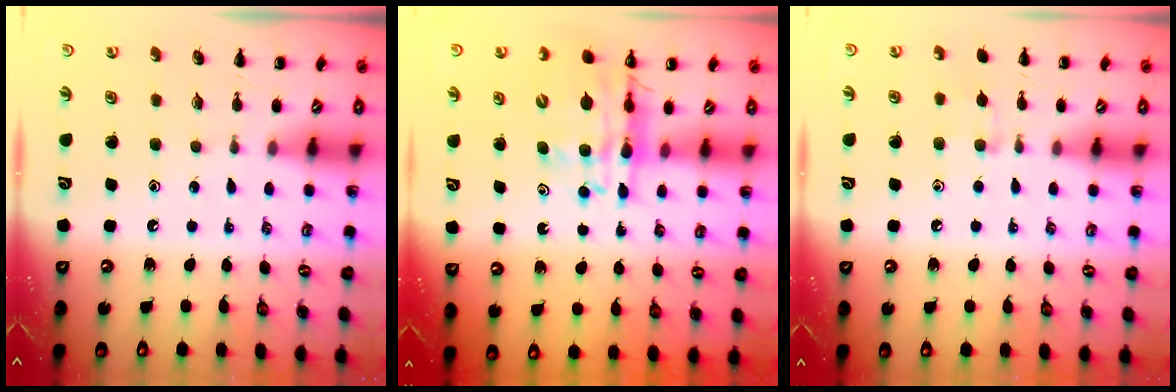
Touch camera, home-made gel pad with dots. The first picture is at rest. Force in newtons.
{"total": 13.5, "press": 12.9, "slide": 3.9}
{"total": 6.5, "press": 6.0, "slide": 2.3}